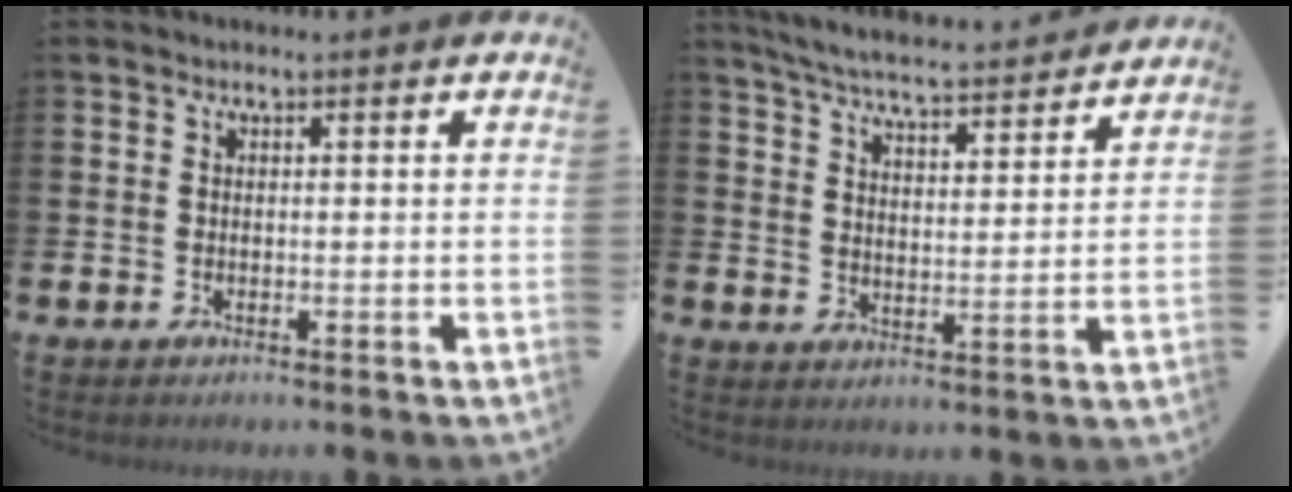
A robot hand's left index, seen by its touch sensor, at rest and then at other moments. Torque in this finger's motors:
{"motor_torque": [0.92, -1.22, 0.35, 0.11]}